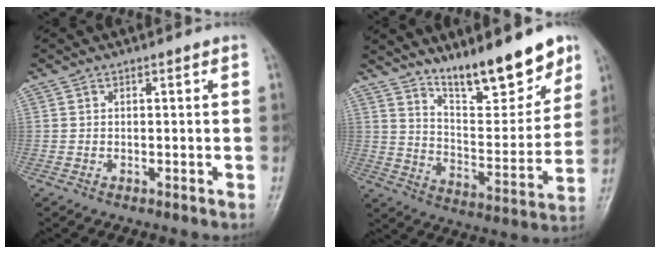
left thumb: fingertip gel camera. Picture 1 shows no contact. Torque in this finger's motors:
{"motor_torque": [0.74, 0.31, 1.27, -1.49, 0.17]}